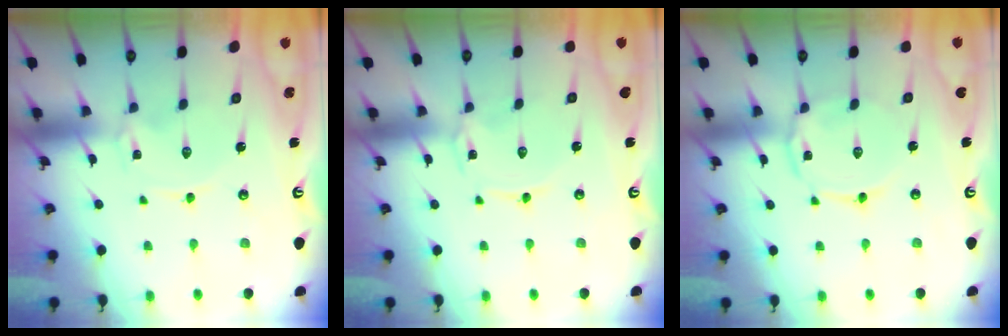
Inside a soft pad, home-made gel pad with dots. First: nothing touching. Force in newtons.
{"total": 0.0}
{"total": 5.2, "press": 5.1, "slide": 0.4}